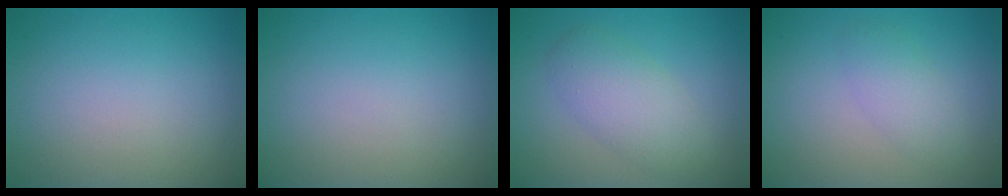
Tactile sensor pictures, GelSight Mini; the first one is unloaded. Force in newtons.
{"total": 0.0}
{"total": 4.1, "press": 4.1, "slide": 0.1}
{"total": 2.3, "press": 2.3, "slide": 0.0}